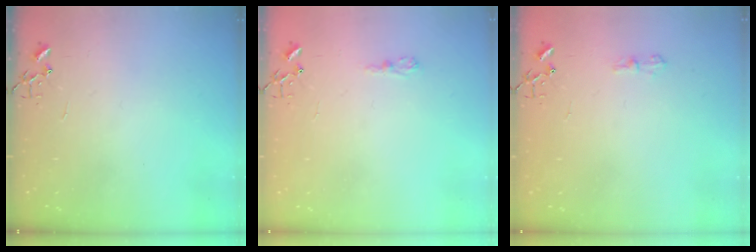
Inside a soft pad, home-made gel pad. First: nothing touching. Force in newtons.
{"total": 6.0, "press": 6.0, "slide": 0.7}
{"total": 6.1, "press": 6.1, "slide": 0.6}